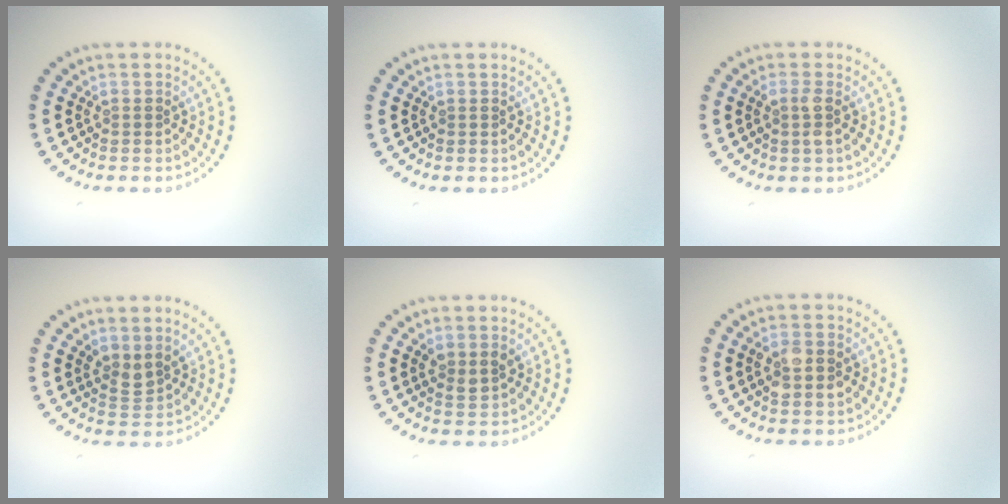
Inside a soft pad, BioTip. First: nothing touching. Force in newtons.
{"total": 0.0}
{"total": 1.5, "press": 1.3, "slide": 0.6}
{"total": 1.9, "press": 1.4, "slide": 1.2}
{"total": 1.6, "press": 1.6, "slide": 0.5}
{"total": 2.7, "press": 2.7, "slide": 0.2}